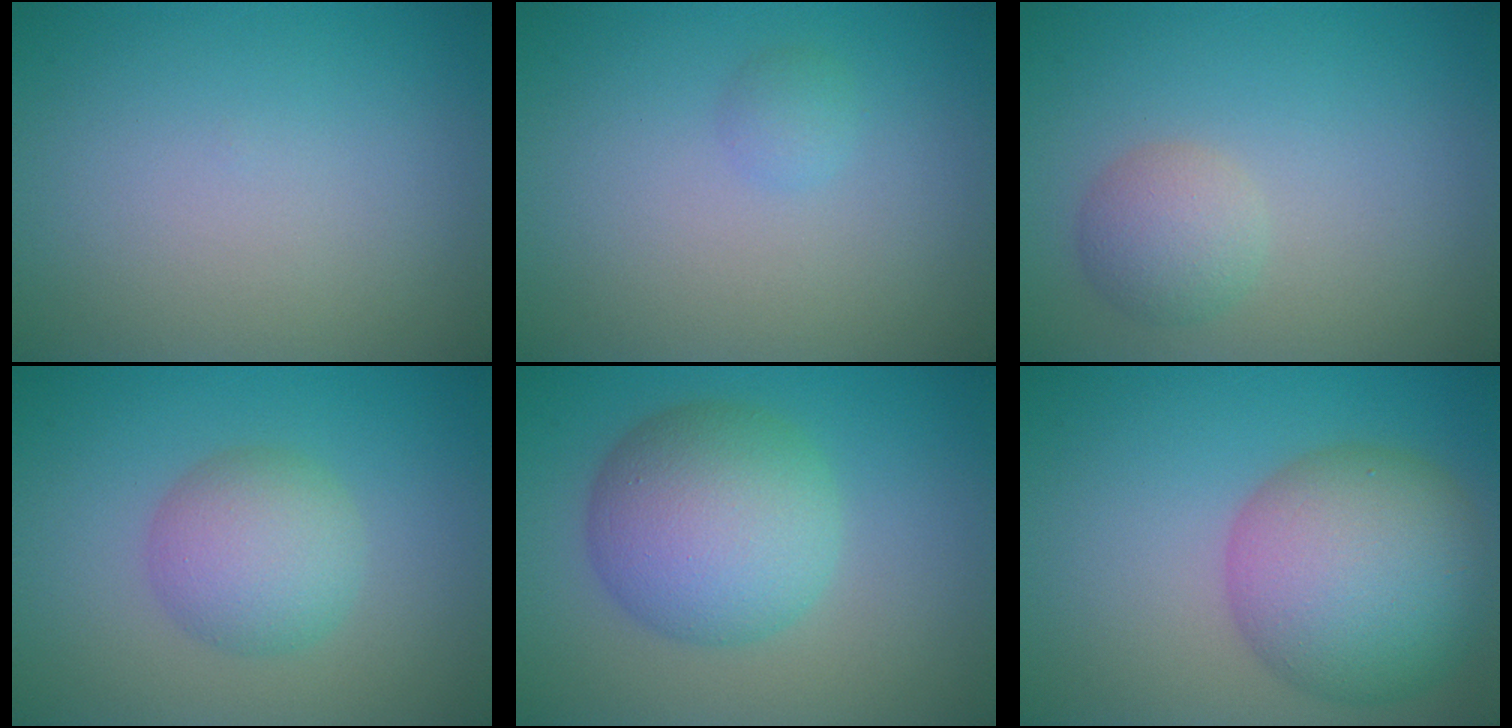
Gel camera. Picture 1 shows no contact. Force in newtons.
{"total": 0.9, "press": 0.9, "slide": 0.0}
{"total": 1.9, "press": 1.9, "slide": 0.1}
{"total": 4.3, "press": 4.3, "slide": 0.1}
{"total": 7.7, "press": 7.7, "slide": 0.2}
{"total": 9.6, "press": 9.6, "slide": 0.5}